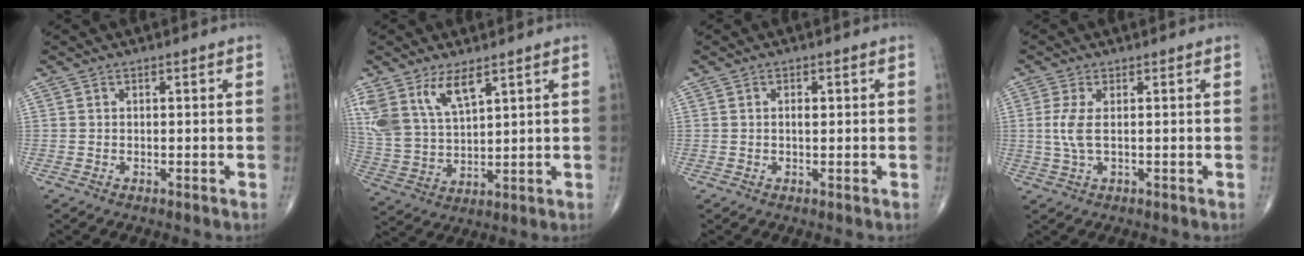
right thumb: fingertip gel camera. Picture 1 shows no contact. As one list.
[{"total": 11.1, "force": [6.6, 4.8, 7.5], "torque": [-0.149, -0.024, 0.145]}, {"total": 1.6, "force": [0.3, 0.7, 1.4], "torque": [-0.025, 0.001, 0.006]}, {"total": 4.1, "force": [0.4, 1.3, 3.8], "torque": [-0.106, -0.002, 0.011]}]